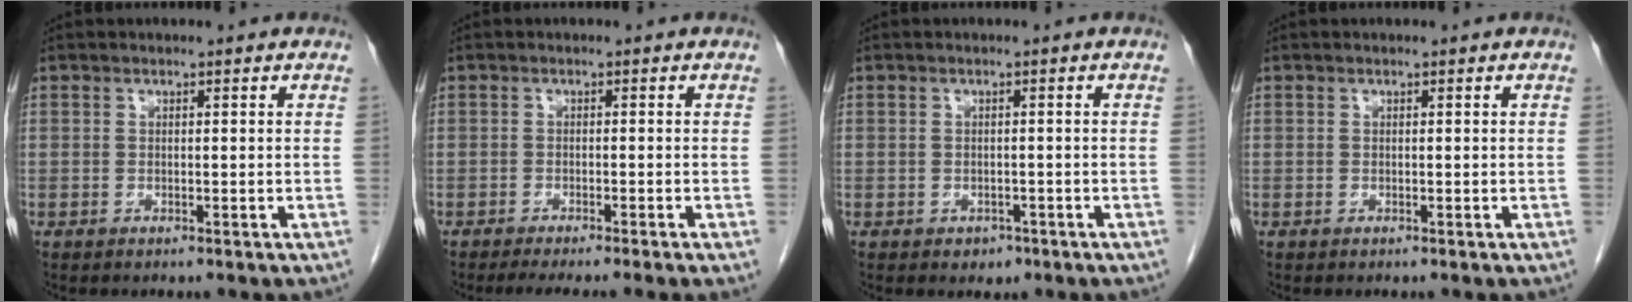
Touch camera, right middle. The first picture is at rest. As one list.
[{"total": 5.4, "force": [-4.3, -0.8, 3.2], "torque": [-0.033, -0.009, -0.066]}, {"total": 1.6, "force": [-0.9, 1.2, 0.5], "torque": [-0.006, 0.004, -0.007]}, {"total": 0.0}]